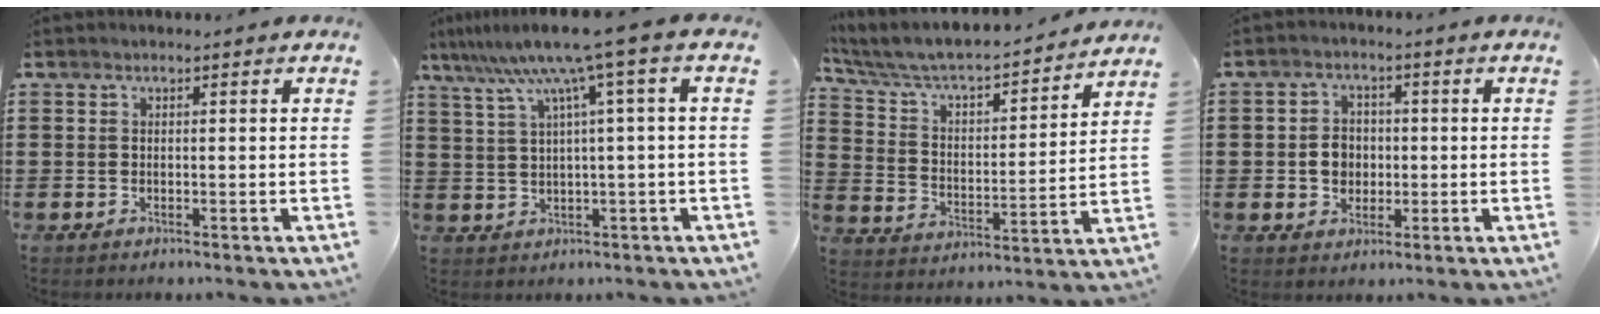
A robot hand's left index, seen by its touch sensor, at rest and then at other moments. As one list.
[{"total": 8.1, "force": [3.5, -0.8, 7.3], "torque": [-0.148, -0.017, 0.054]}, {"total": 5.5, "force": [5.0, 0.9, 2.1], "torque": [-0.066, -0.043, 0.076]}, {"total": 4.2, "force": [-0.4, 3.5, 2.2], "torque": [-0.044, 0.006, -0.014]}]